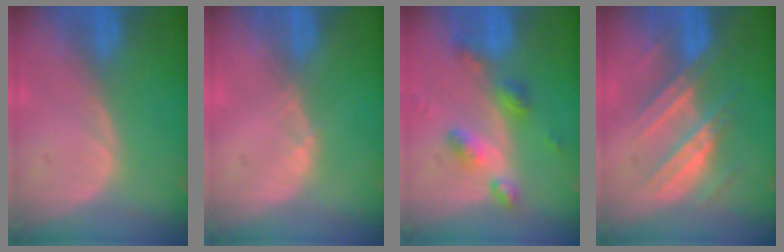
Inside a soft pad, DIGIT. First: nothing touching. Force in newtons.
{"total": 0.6, "press": 0.5, "slide": 0.2}
{"total": 6.1, "press": 5.4, "slide": 2.9}
{"total": 7.3, "press": 7.3, "slide": 0.6}